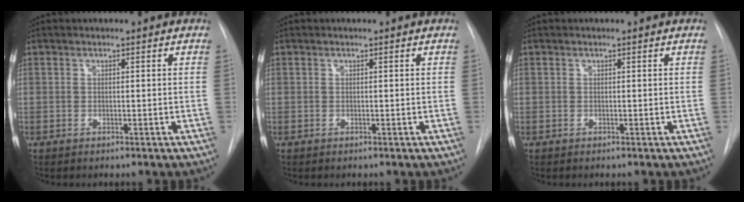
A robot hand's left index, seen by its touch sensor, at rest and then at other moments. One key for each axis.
{"total": 0.0}
{"total": 0.0}